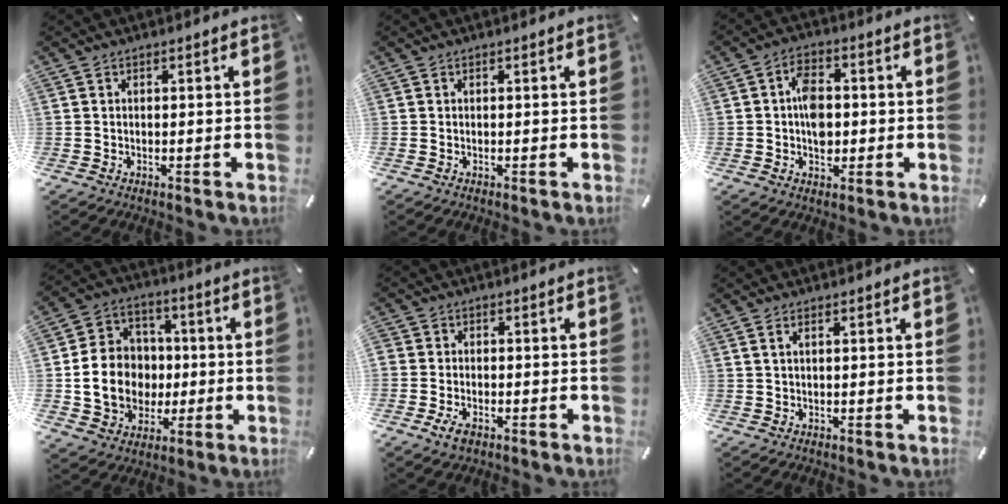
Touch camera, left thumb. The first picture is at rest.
{"total": 0.0}
{"total": 7.2, "force": [-0.2, 5.1, 5.1], "torque": [-0.077, 0.004, -0.005]}
{"total": 14.4, "force": [-1.5, 12.8, 6.4], "torque": [-0.138, 0.020, -0.013]}
{"total": 3.5, "force": [-1.8, 2.5, 1.6], "torque": [-0.039, 0.005, -0.036]}
{"total": 1.3, "force": [0.4, 0.3, 1.2], "torque": [-0.025, 0.000, 0.007]}